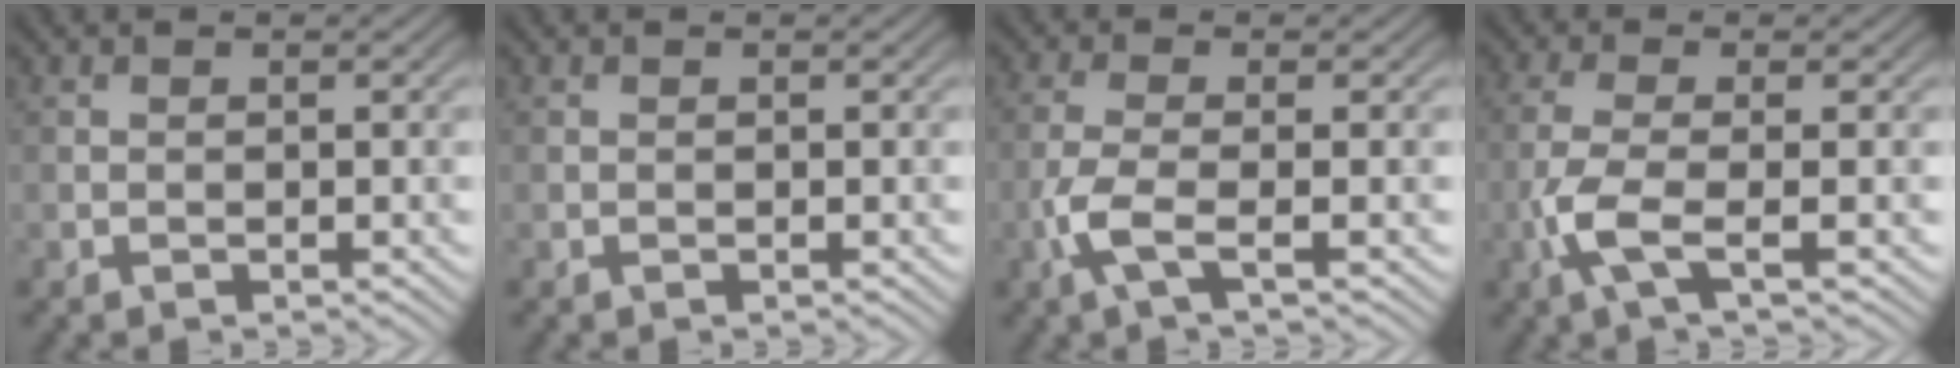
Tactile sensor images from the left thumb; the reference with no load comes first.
{"total": 0.0}
{"total": 4.0, "force": [-1.6, 0.7, 3.6], "torque": [-0.085, 0.004, -0.044]}
{"total": 4.7, "force": [-1.7, 0.9, 4.3], "torque": [-0.099, 0.003, -0.046]}